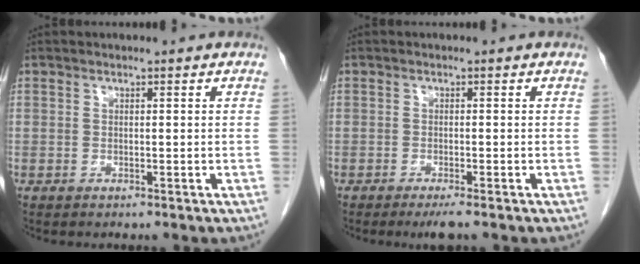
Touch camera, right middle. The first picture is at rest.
{"total": 2.3, "force": [-1.7, 0.0, 1.6], "torque": [-0.024, -0.005, -0.027]}